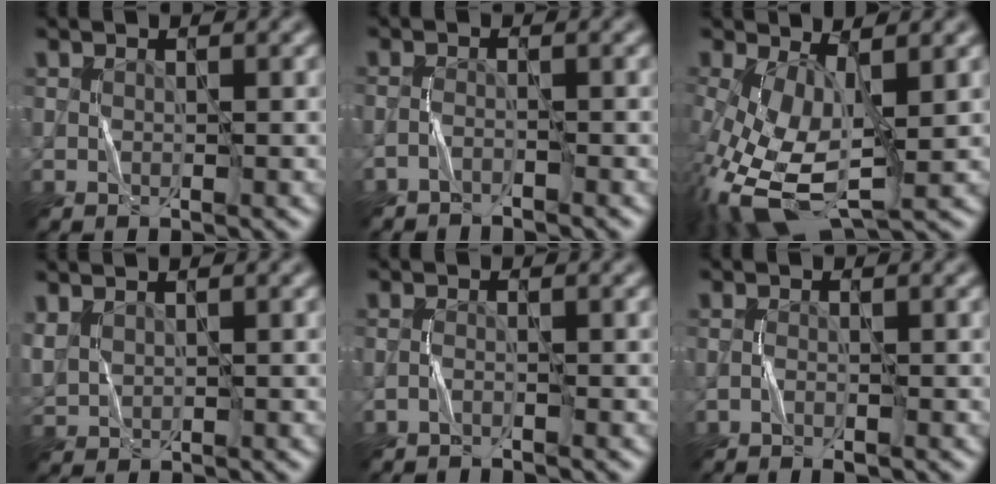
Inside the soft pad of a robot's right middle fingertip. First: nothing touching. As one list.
[{"total": 1.3, "force": [-1.3, 0.1, 0.3], "torque": [-0.006, -0.001, -0.028]}, {"total": 9.7, "force": [-1.9, 4.9, 8.2], "torque": [-0.190, -0.017, -0.032]}, {"total": 1.7, "force": [1.2, 0.9, 0.9], "torque": [-0.027, 0.006, 0.033]}, {"total": 1.0, "force": [-1.0, 0.0, 0.3], "torque": [-0.007, 0.002, -0.022]}, {"total": 1.1, "force": [-0.9, 0.2, 0.7], "torque": [-0.016, 0.002, -0.019]}]